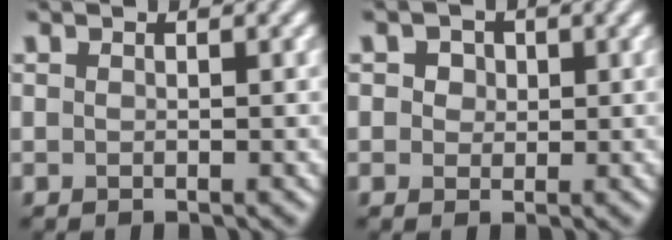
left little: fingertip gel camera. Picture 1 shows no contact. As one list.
[{"total": 2.6, "force": [1.1, 2.0, 1.2], "torque": [-0.018, 0.012, 0.004]}]